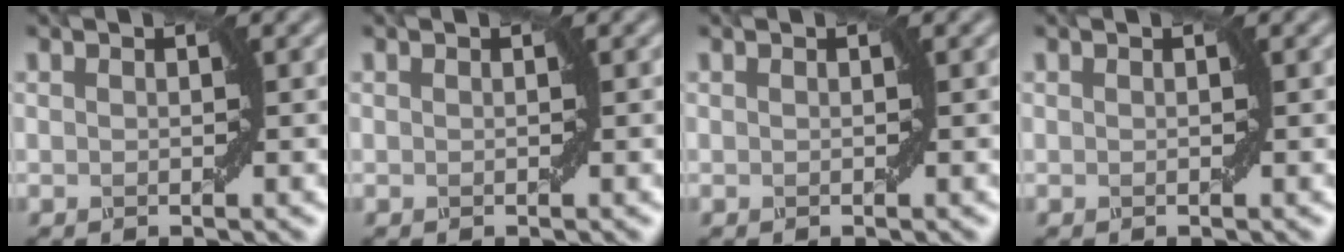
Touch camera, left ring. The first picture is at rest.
{"total": 0.0}
{"total": 0.0}
{"total": 0.0}